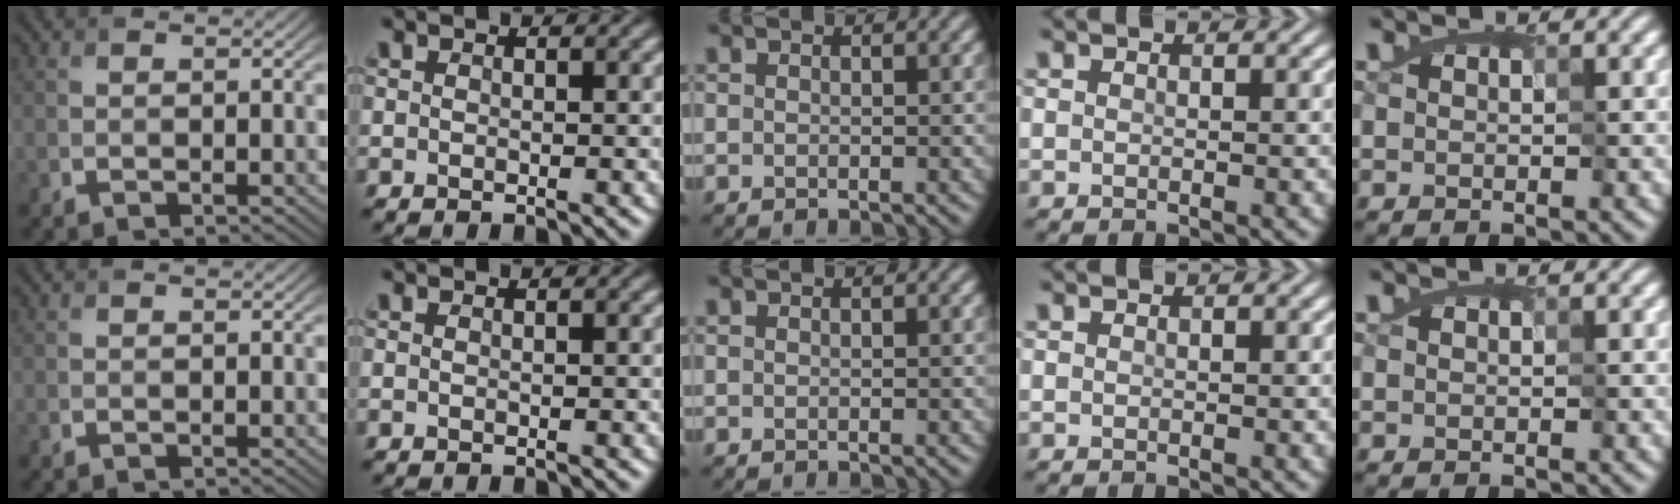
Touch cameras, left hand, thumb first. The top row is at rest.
{}